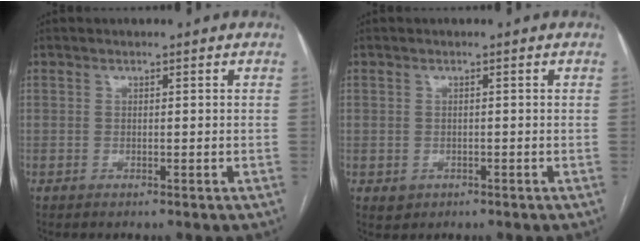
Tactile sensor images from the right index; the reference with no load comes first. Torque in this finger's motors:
{"motor_torque": [-0.10, -0.01, -0.62, -0.13]}